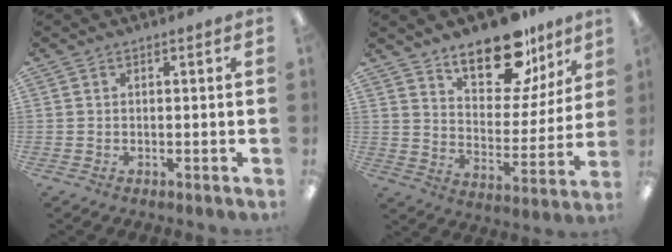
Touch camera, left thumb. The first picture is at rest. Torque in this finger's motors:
{"motor_torque": [0.94, 0.95, 1.41, -1.36, 0.10]}